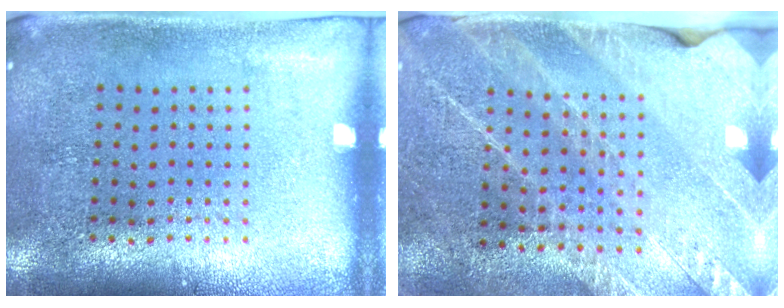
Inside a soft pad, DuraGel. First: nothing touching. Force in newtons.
{"total": 2.6, "press": 2.6, "slide": 0.0}